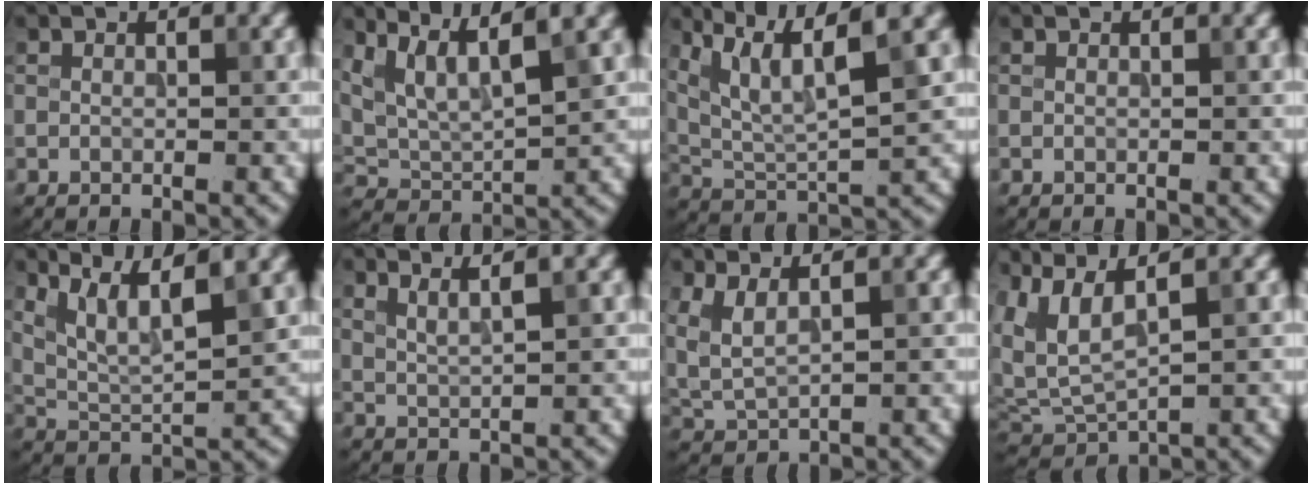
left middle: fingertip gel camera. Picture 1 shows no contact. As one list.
[{"total": 6.3, "force": [4.1, 1.4, 4.5], "torque": [-0.094, 0.006, 0.081]}, {"total": 7.6, "force": [3.9, 2.0, 6.3], "torque": [-0.123, 0.004, 0.077]}, {"total": 0.0}, {"total": 6.2, "force": [3.8, 1.5, 4.7], "torque": [-0.087, 0.008, 0.063]}, {"total": 2.6, "force": [1.7, 0.7, 1.8], "torque": [-0.021, 0.008, 0.021]}, {"total": 3.5, "force": [1.8, 1.3, 2.7], "torque": [-0.069, -0.001, 0.045]}, {"total": 5.5, "force": [2.9, 1.7, 4.3], "torque": [-0.112, 0.010, 0.062]}]